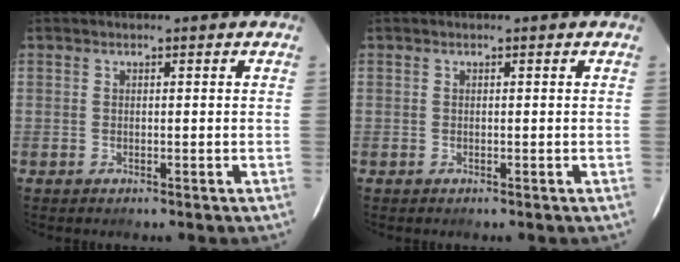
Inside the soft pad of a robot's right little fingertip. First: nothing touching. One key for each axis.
{"total": 0.0}